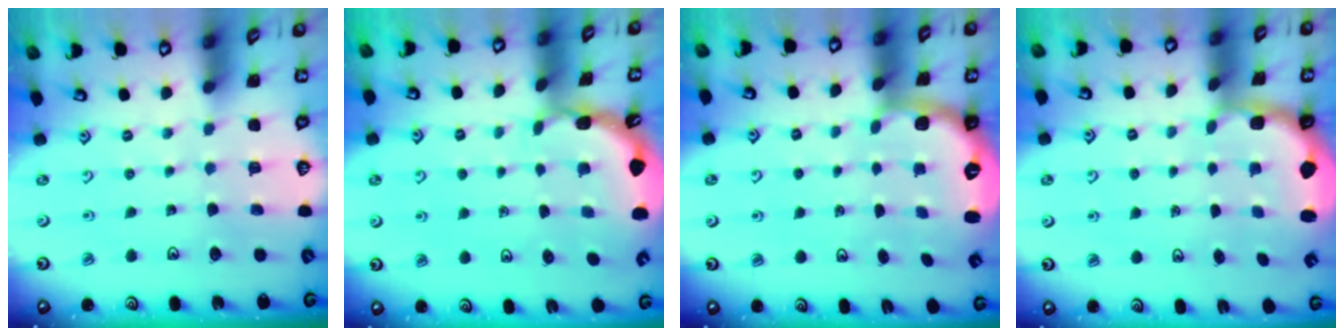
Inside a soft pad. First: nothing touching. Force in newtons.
{"total": 1.6, "press": 1.6, "slide": 0.1}
{"total": 2.6, "press": 1.4, "slide": 2.2}
{"total": 2.4, "press": 1.1, "slide": 2.1}